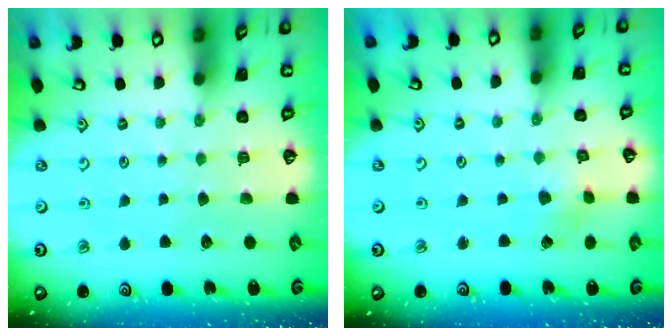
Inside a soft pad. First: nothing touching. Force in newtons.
{"total": 2.5, "press": 2.5, "slide": 0.3}